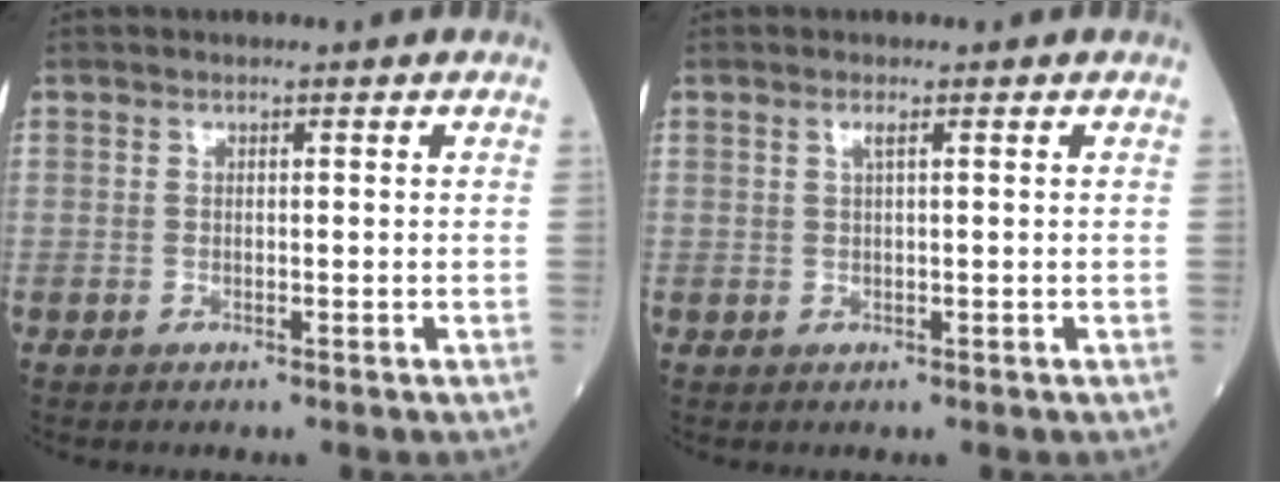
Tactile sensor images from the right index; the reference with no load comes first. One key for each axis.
{"total": 0.9, "fx": 0.4, "fy": -0.1, "fz": 0.8, "tx": -0.022, "ty": 0.003, "tz": 0.009}